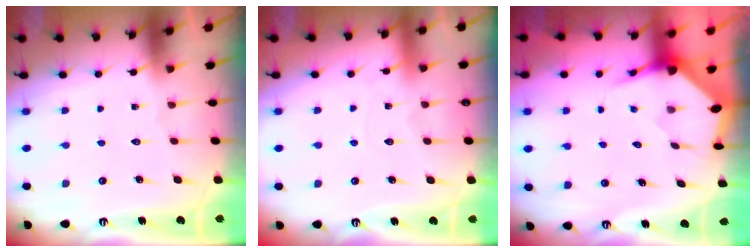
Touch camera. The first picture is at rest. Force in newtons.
{"total": 2.7, "press": 2.7, "slide": 0.2}
{"total": 3.6, "press": 3.5, "slide": 0.4}